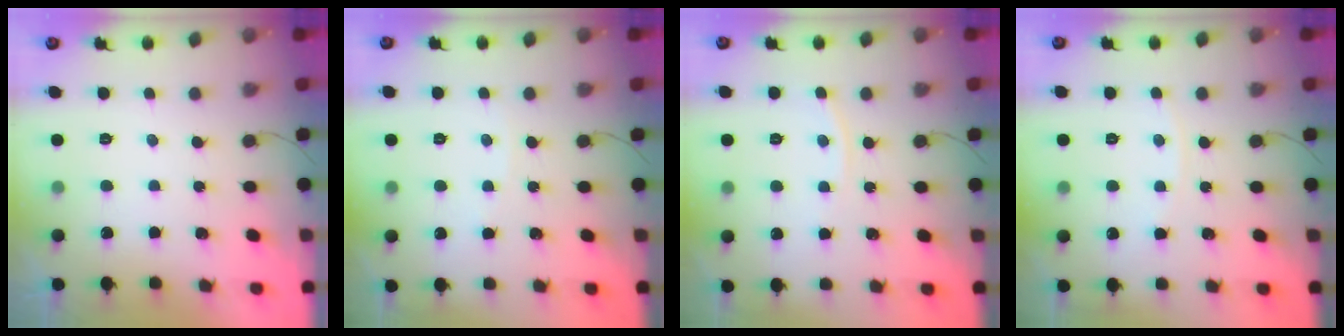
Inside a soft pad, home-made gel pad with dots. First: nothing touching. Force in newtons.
{"total": 1.4, "press": 1.4, "slide": 0.3}
{"total": 4.4, "press": 4.3, "slide": 0.5}
{"total": 4.0, "press": 4.0, "slide": 0.5}